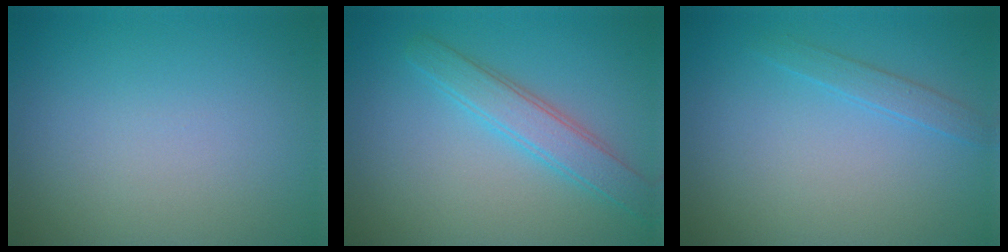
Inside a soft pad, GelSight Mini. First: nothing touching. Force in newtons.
{"total": 3.2, "press": 3.2, "slide": 0.1}
{"total": 1.3, "press": 1.3, "slide": 0.1}